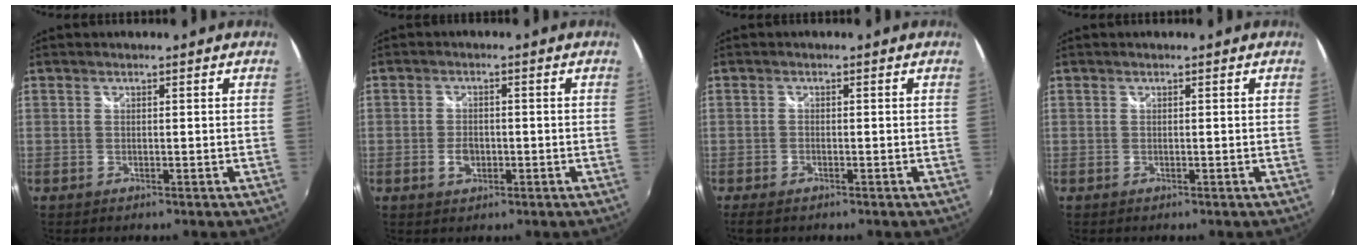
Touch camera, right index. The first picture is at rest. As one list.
[{"total": 3.3, "force": [-1.1, 2.3, 2.1], "torque": [-0.041, -0.002, -0.017]}, {"total": 2.7, "force": [-2.0, 1.2, 1.4], "torque": [-0.035, -0.010, -0.037]}, {"total": 0.0}]